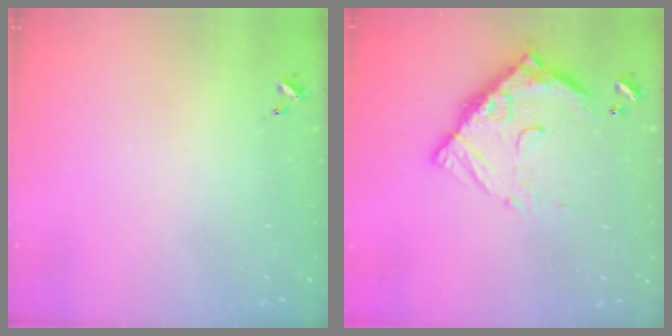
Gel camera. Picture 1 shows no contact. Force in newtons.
{"total": 14.4, "press": 14.4, "slide": 1.3}